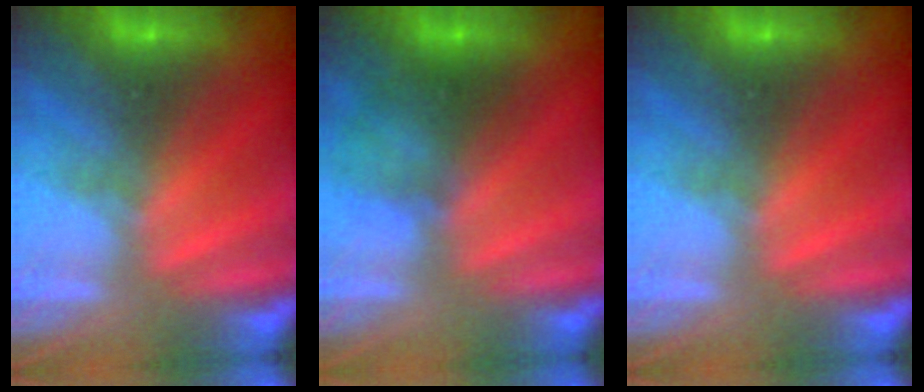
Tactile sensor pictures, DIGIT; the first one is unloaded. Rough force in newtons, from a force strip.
{"total": 2.8}
{"total": 0.0}